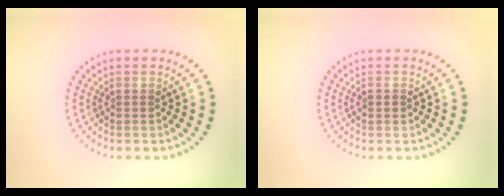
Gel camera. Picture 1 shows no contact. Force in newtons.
{"total": 0.8, "press": 0.8, "slide": 0.1}